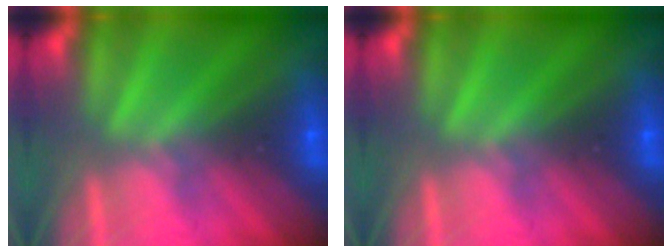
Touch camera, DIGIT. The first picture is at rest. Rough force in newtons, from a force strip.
{"total": 0.0}